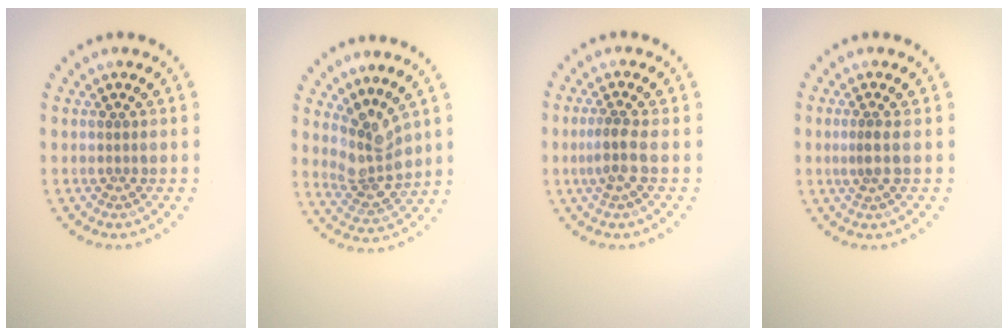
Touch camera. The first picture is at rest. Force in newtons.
{"total": 3.4, "press": 2.8, "slide": 1.8}
{"total": 2.2, "press": 1.7, "slide": 1.3}
{"total": 1.3, "press": 0.9, "slide": 0.9}